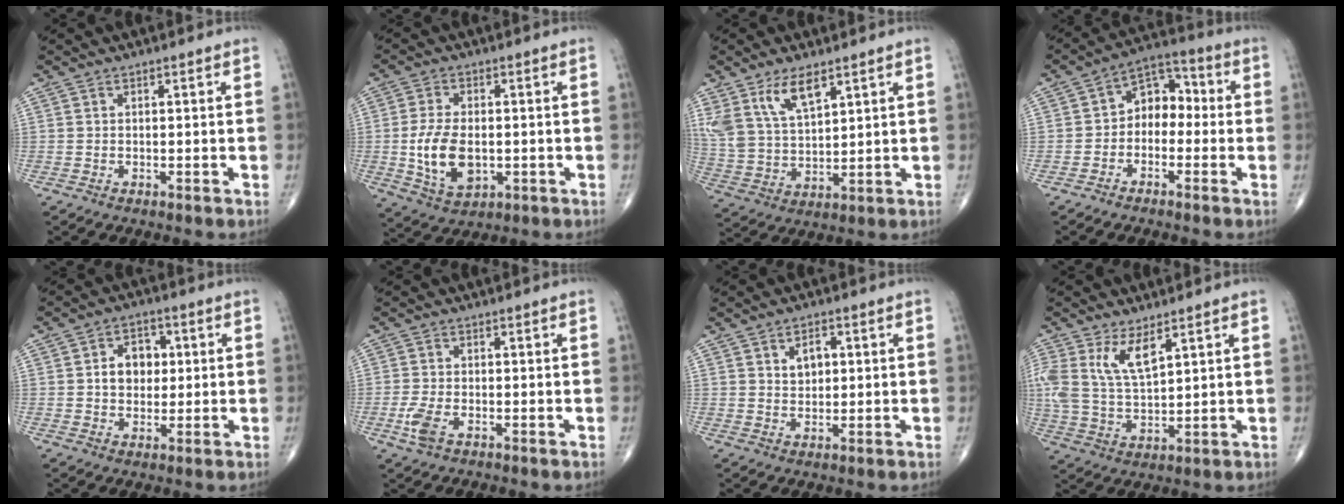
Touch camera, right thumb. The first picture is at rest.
{"total": 10.2, "force": [-1.2, 6.0, 8.1], "torque": [-0.147, -0.007, -0.014]}
{"total": 10.8, "force": [6.4, 4.9, 7.1], "torque": [-0.131, -0.023, 0.138]}
{"total": 7.9, "force": [-1.0, 5.8, 5.3], "torque": [-0.048, 0.040, -0.036]}
{"total": 6.6, "force": [0.7, 5.1, 4.1], "torque": [-0.033, 0.008, 0.008]}
{"total": 3.6, "force": [-1.4, 1.8, 2.9], "torque": [-0.073, 0.000, -0.027]}
{"total": 3.6, "force": [1.1, 2.5, 2.4], "torque": [-0.022, -0.005, 0.018]}
{"total": 9.1, "force": [4.8, 3.6, 6.8], "torque": [-0.142, -0.020, 0.104]}